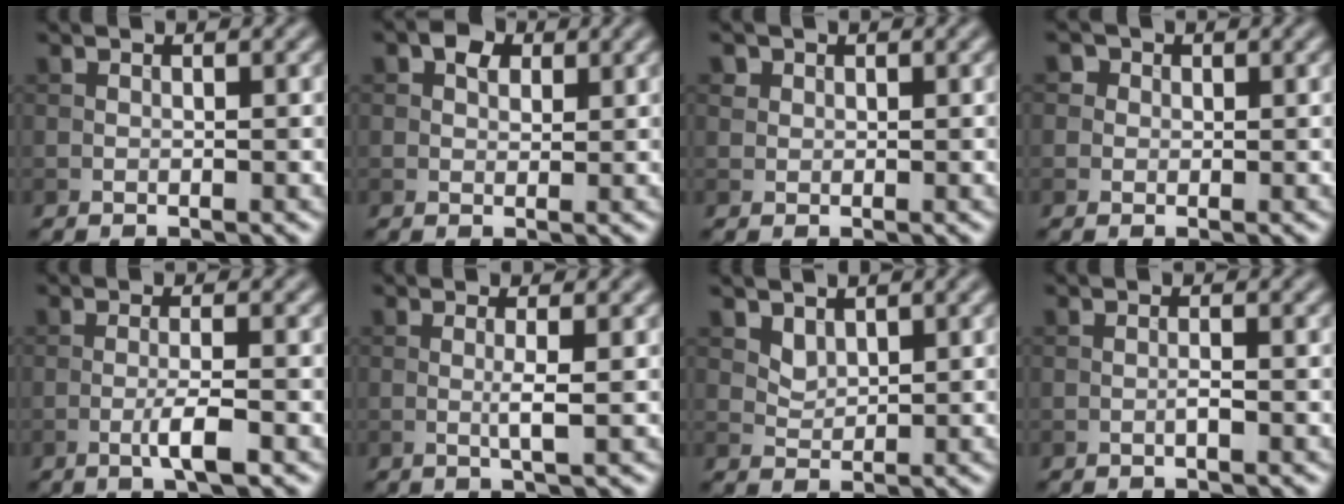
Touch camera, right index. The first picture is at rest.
{"total": 2.3, "force": [1.1, 1.6, 1.3], "torque": [-0.017, 0.003, 0.016]}
{"total": 1.2, "force": [0.6, 1.0, 0.2], "torque": [-0.002, -0.001, 0.008]}
{"total": 2.0, "force": [1.0, 1.6, 0.7], "torque": [-0.009, 0.002, 0.003]}
{"total": 2.8, "force": [-1.0, 0.3, 2.6], "torque": [-0.045, 0.003, -0.022]}
{"total": 1.8, "force": [0.1, 0.1, 1.8], "torque": [-0.035, 0.000, -0.002]}
{"total": 1.6, "force": [1.2, 0.9, 0.6], "torque": [-0.015, -0.006, 0.028]}
{"total": 0.7, "force": [-0.3, 0.0, 0.7], "torque": [-0.014, 0.001, -0.006]}